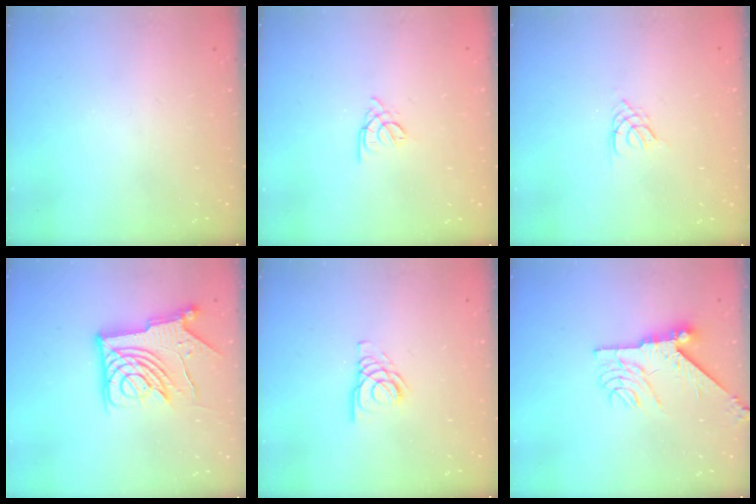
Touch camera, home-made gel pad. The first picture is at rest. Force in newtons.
{"total": 1.7, "press": 1.7, "slide": 0.4}
{"total": 1.8, "press": 1.8, "slide": 0.4}
{"total": 16.4, "press": 16.3, "slide": 1.7}
{"total": 4.8, "press": 4.8, "slide": 0.6}
{"total": 9.5, "press": 9.5, "slide": 0.9}